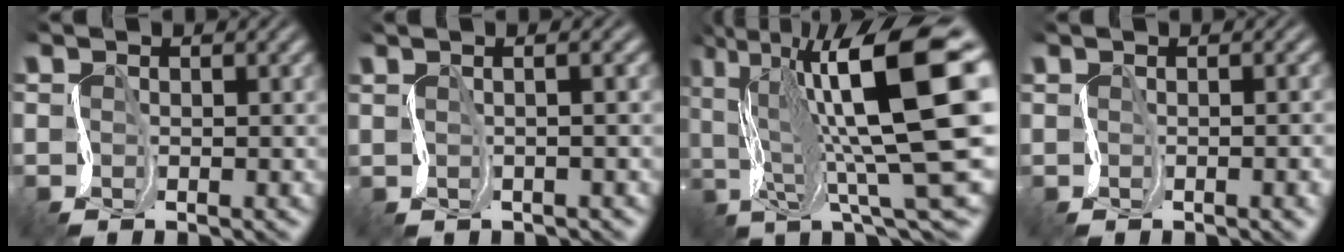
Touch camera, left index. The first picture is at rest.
{"total": 3.2, "force": [1.6, 1.5, 2.3], "torque": [-0.016, 0.023, -0.004]}
{"total": 15.5, "force": [4.3, 3.7, 14.4], "torque": [-0.234, 0.023, 0.083]}
{"total": 5.0, "force": [-0.2, 2.4, 4.4], "torque": [-0.019, 0.014, -0.001]}